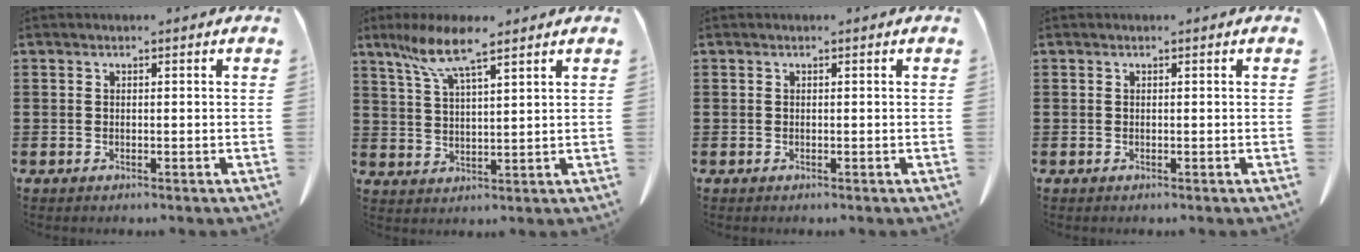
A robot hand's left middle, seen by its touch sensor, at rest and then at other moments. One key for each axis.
{"total": 7.8, "fx": 5.5, "fy": 1.2, "fz": 5.5, "tx": -0.121, "ty": -0.008, "tz": 0.097}
{"total": 0.0}
{"total": 0.0}